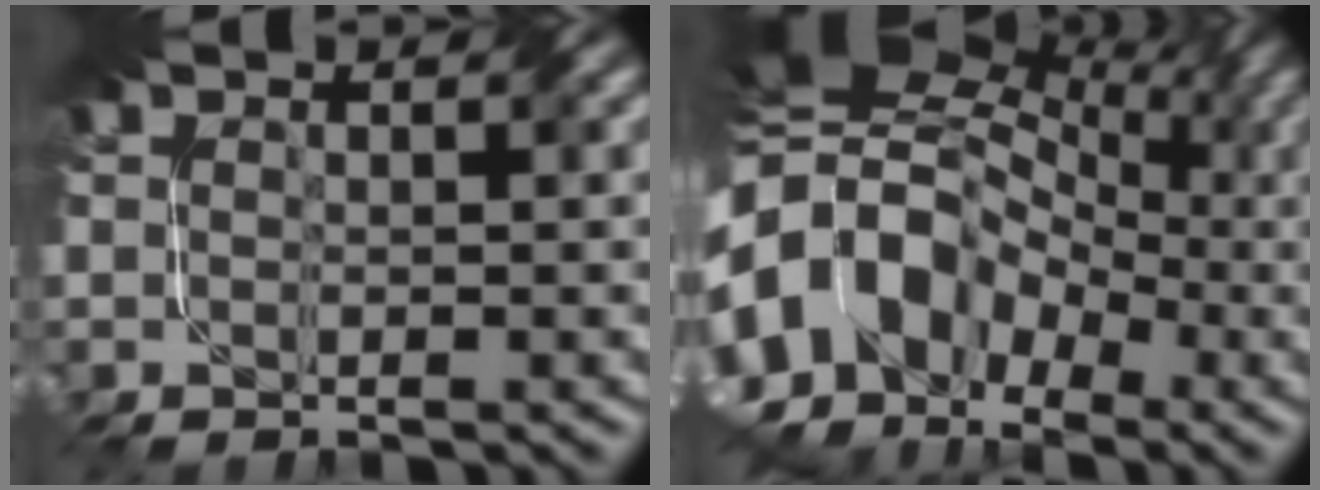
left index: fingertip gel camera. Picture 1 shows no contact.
{"total": 16.9, "force": [-1.2, 12.9, 10.8], "torque": [-0.215, -0.004, -0.020]}